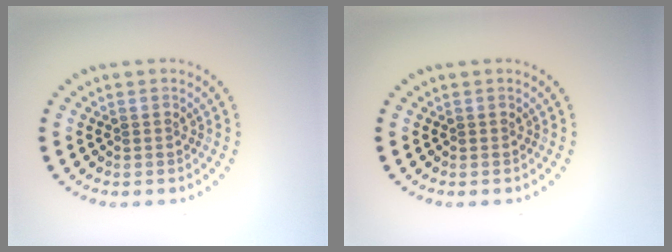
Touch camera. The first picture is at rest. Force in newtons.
{"total": 0.0}